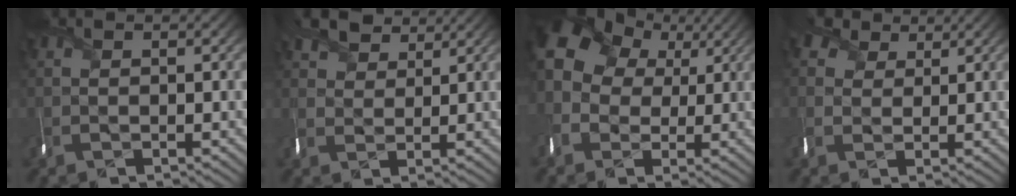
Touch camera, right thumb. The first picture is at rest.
{"total": 4.1, "force": [3.6, 1.8, 0.6], "torque": [-0.026, 0.010, 0.065]}
{"total": 11.6, "force": [2.5, 9.9, 5.6], "torque": [-0.163, 0.015, 0.026]}
{"total": 2.6, "force": [1.9, 1.8, -0.4], "torque": [-0.006, 0.006, 0.029]}